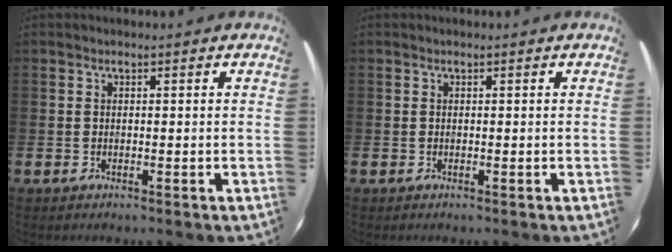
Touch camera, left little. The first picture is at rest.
{"total": 0.0}